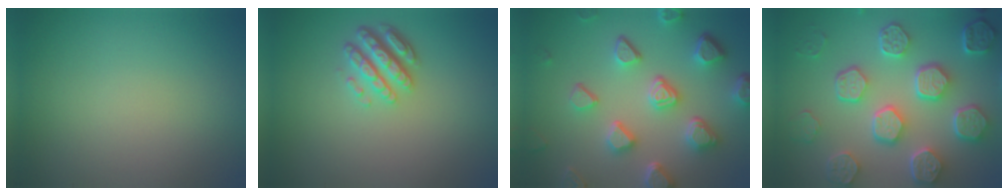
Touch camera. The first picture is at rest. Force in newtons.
{"total": 3.3, "press": 3.0, "slide": 1.4}
{"total": 6.7, "press": 5.4, "slide": 4.0}
{"total": 8.5, "press": 6.4, "slide": 5.6}